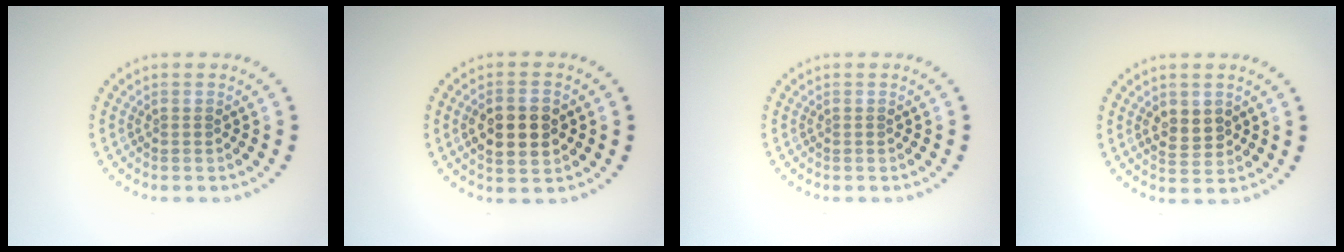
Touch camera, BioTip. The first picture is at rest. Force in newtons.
{"total": 4.6, "press": 4.6, "slide": 0.3}
{"total": 0.0}
{"total": 2.4, "press": 2.4, "slide": 0.3}